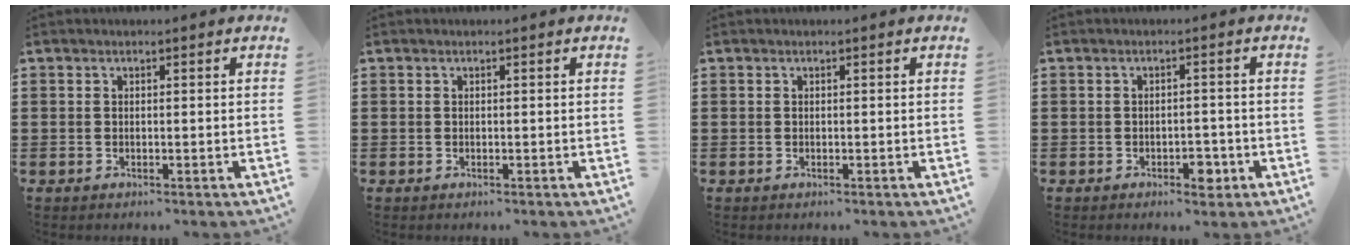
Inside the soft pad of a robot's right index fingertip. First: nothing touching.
{"total": 0.0}
{"total": 0.0}
{"total": 3.0, "force": [-1.7, 1.5, 2.1], "torque": [-0.035, 0.002, -0.031]}